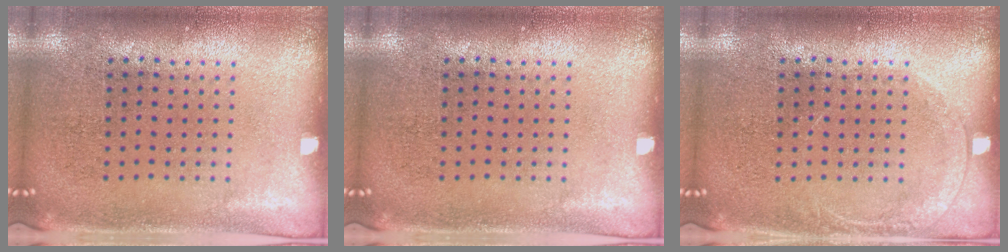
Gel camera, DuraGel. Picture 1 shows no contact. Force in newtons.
{"total": 0.0}
{"total": 1.2, "press": 1.1, "slide": 0.1}